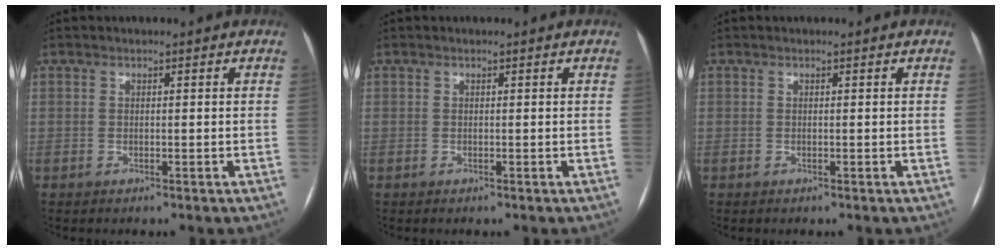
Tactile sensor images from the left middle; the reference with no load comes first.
{"total": 0.0}
{"total": 0.0}